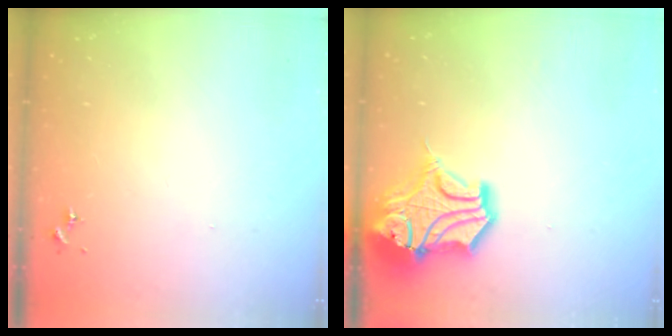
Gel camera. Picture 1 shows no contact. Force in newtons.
{"total": 16.9, "press": 16.7, "slide": 2.3}